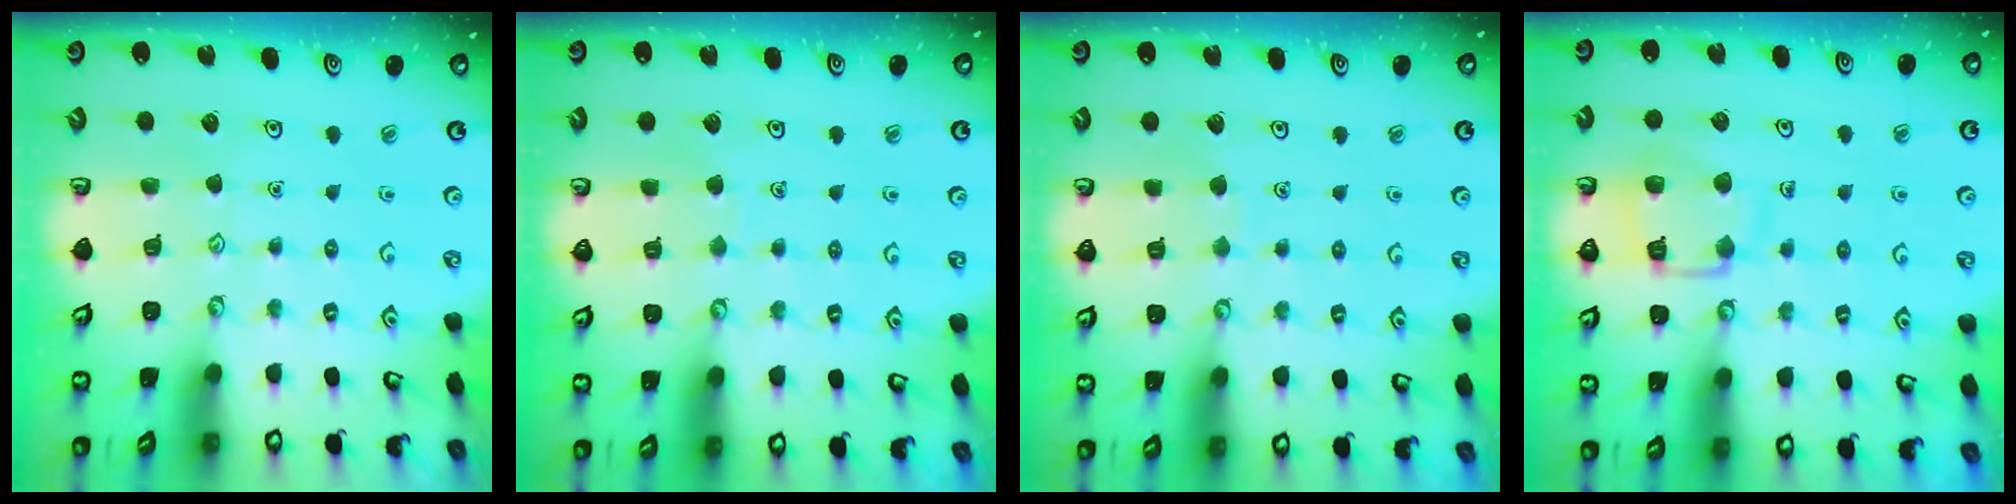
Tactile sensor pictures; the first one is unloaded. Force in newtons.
{"total": 2.4, "press": 2.4, "slide": 0.1}
{"total": 3.3, "press": 3.3, "slide": 0.5}
{"total": 12.2, "press": 12.1, "slide": 1.2}